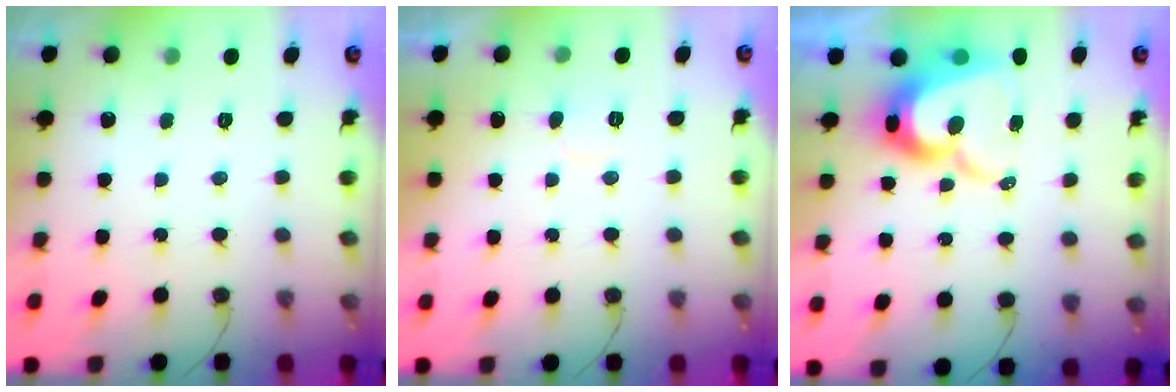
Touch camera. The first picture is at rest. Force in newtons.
{"total": 4.8, "press": 4.8, "slide": 0.4}
{"total": 14.7, "press": 14.6, "slide": 0.9}